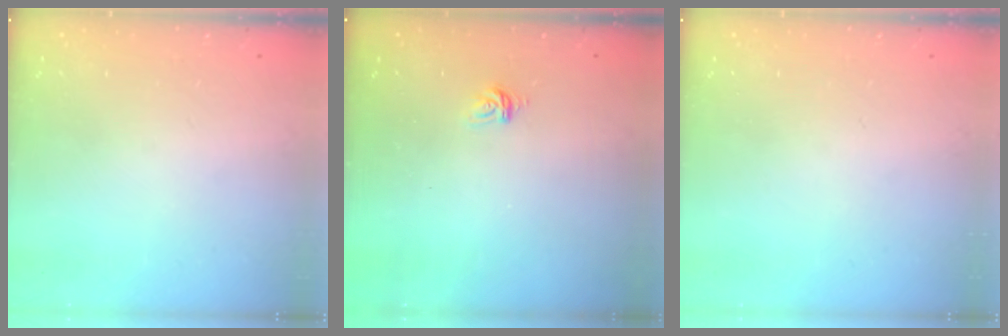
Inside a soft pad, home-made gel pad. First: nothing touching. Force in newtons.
{"total": 3.4, "press": 3.4, "slide": 0.2}
{"total": 0.0}